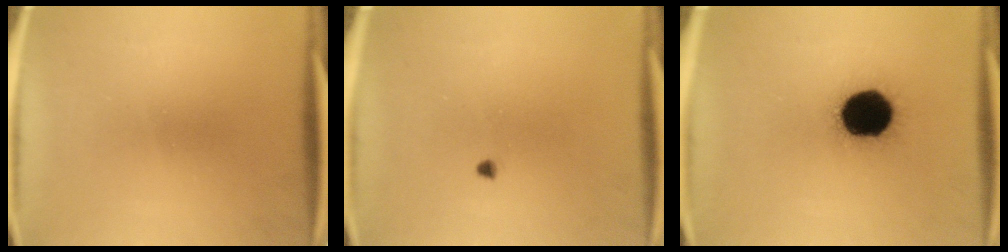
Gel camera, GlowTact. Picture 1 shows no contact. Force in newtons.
{"total": 0.7}
{"total": 19.3}